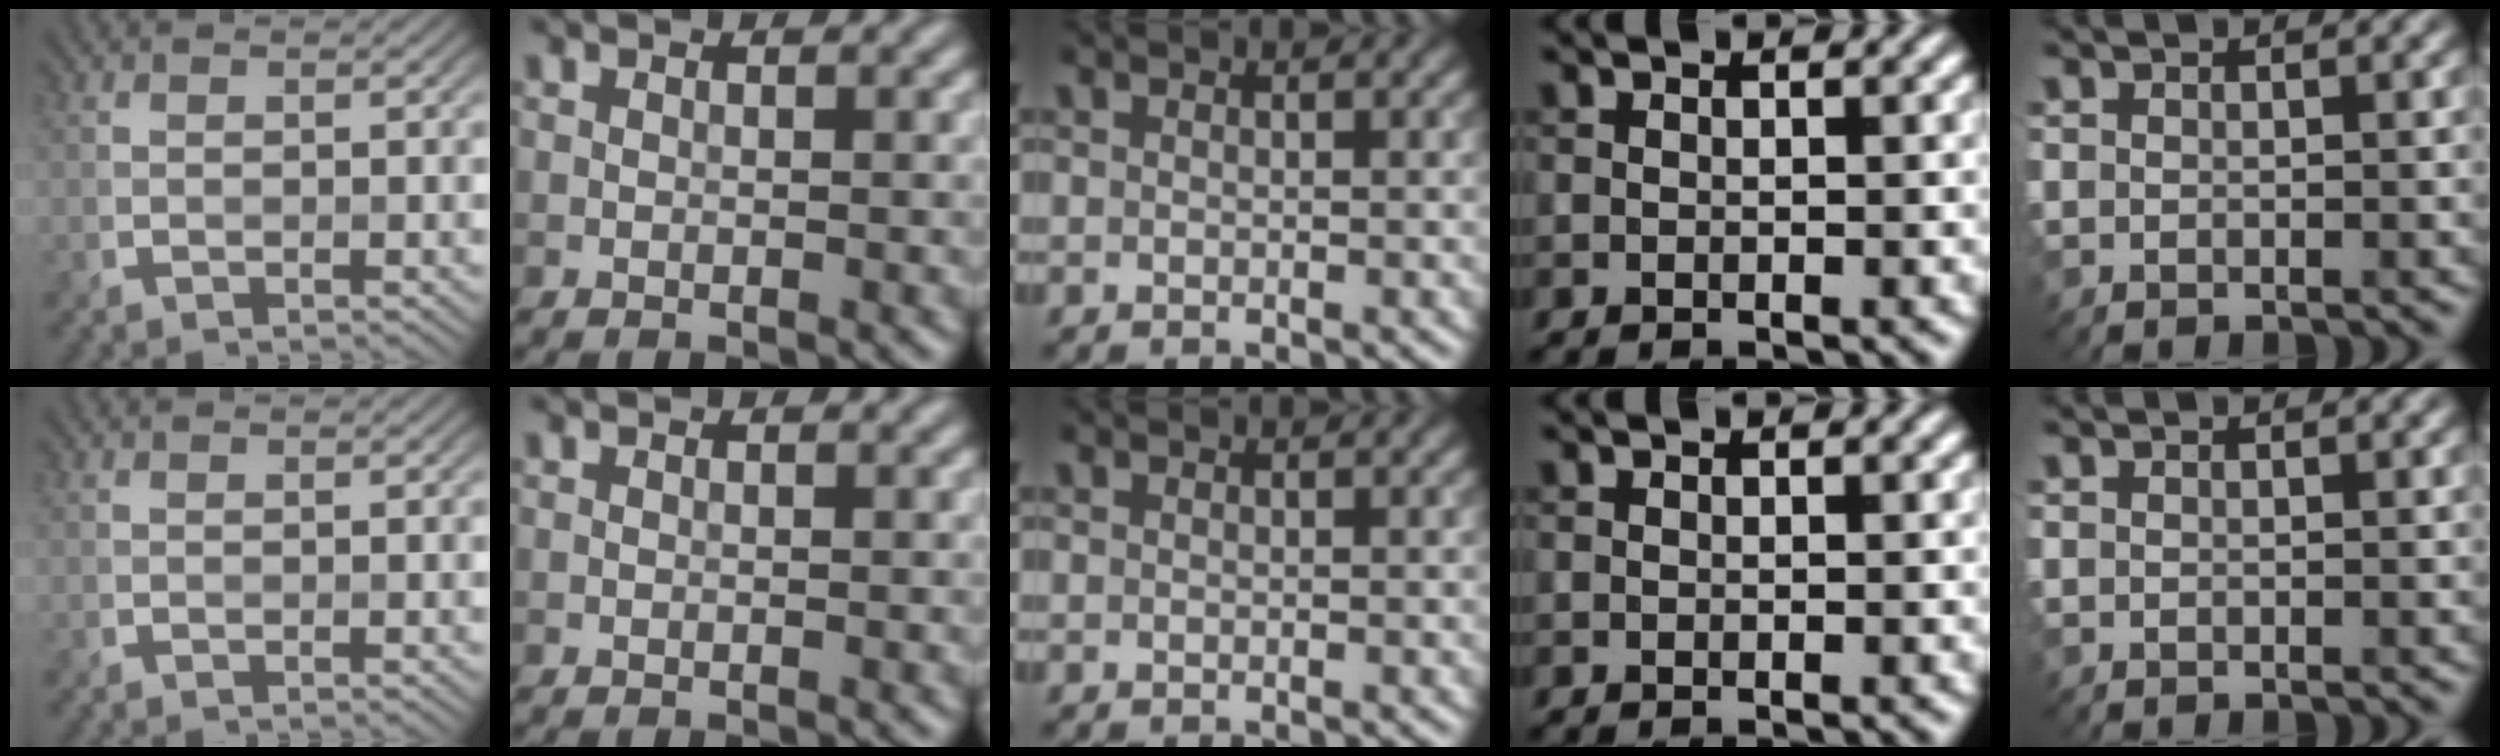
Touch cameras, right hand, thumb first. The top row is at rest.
{}